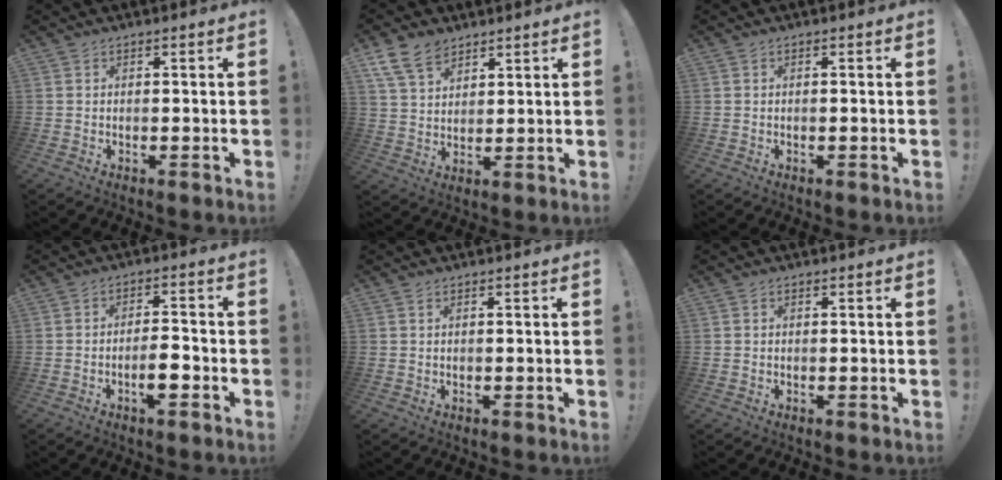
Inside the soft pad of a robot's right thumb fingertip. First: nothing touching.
{"total": 10.0, "force": [6.9, 5.9, 4.2], "torque": [-0.087, -0.026, 0.138]}
{"total": 0.0}
{"total": 6.0, "force": [-2.4, 1.8, 5.2], "torque": [-0.081, 0.009, -0.042]}
{"total": 0.0}
{"total": 0.0}